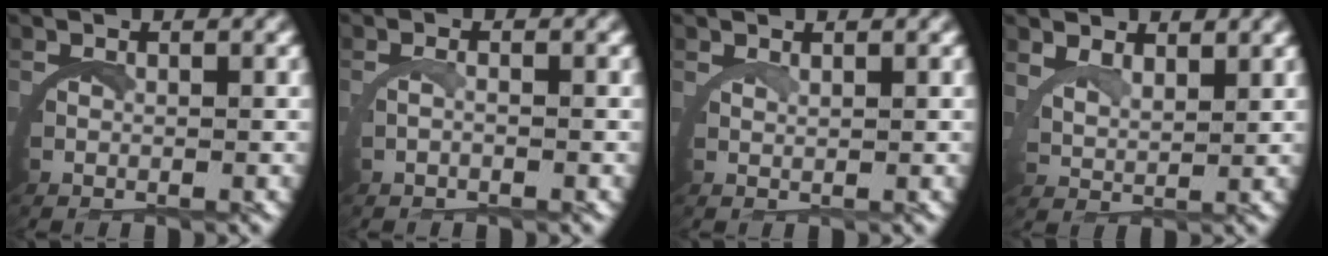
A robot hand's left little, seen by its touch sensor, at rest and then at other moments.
{"total": 1.1, "force": [-0.7, -0.2, 0.8], "torque": [-0.025, -0.004, -0.007]}
{"total": 1.5, "force": [1.1, -1.0, -0.1], "torque": [-0.001, 0.002, 0.021]}
{"total": 2.7, "force": [2.6, 0.1, 0.7], "torque": [-0.026, -0.008, 0.052]}